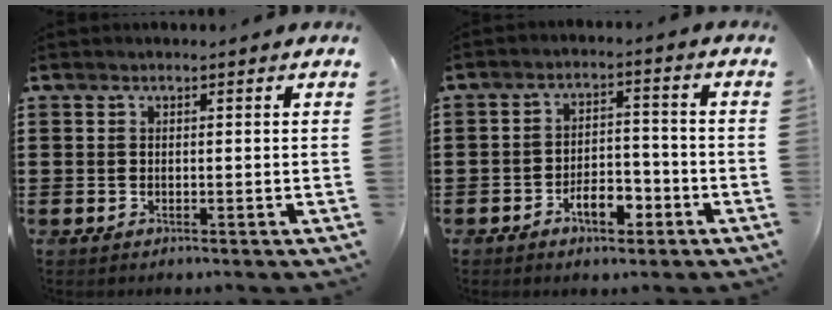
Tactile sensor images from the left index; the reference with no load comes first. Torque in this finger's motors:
{"motor_torque": [0.78, 0.75, 0.31, 0.10]}